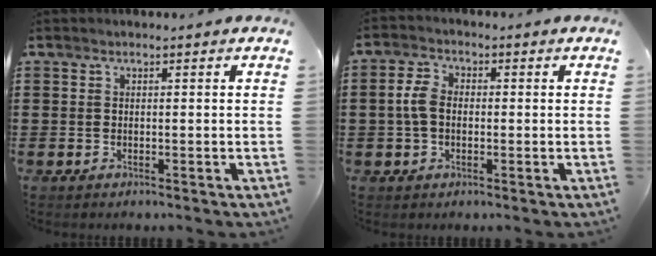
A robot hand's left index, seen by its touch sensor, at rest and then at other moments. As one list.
[{"total": 4.4, "force": [0.0, 2.9, 3.3], "torque": [-0.089, 0.003, -0.008]}]